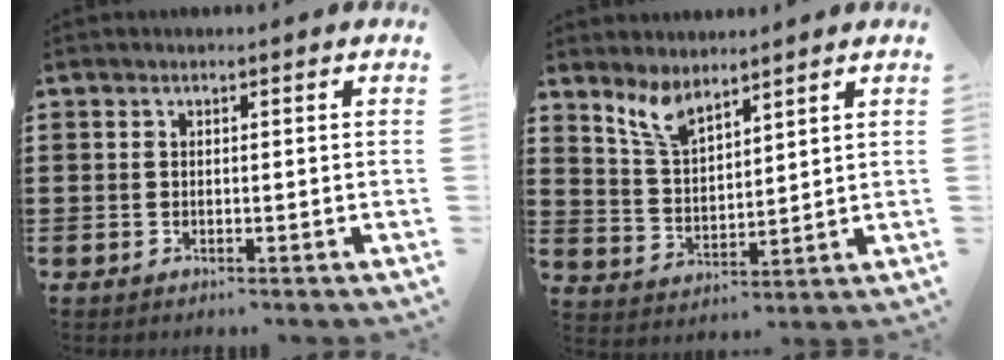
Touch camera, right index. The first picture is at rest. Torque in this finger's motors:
{"motor_torque": [0.87, 0.82, 0.26, 0.06]}